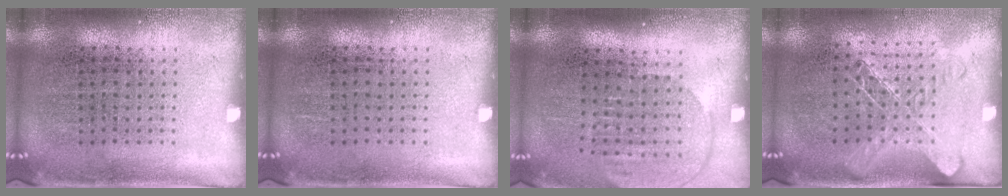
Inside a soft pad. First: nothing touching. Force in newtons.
{"total": 0.0}
{"total": 1.7, "press": 1.5, "slide": 0.8}
{"total": 1.4, "press": 1.2, "slide": 0.7}